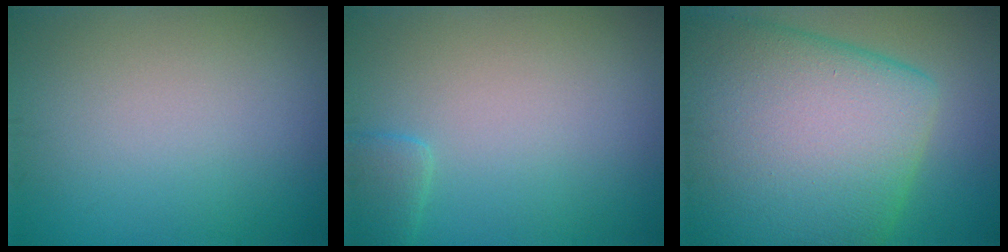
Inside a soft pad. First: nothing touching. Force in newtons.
{"total": 1.7, "press": 1.7, "slide": 0.2}
{"total": 16.5, "press": 16.5, "slide": 0.5}